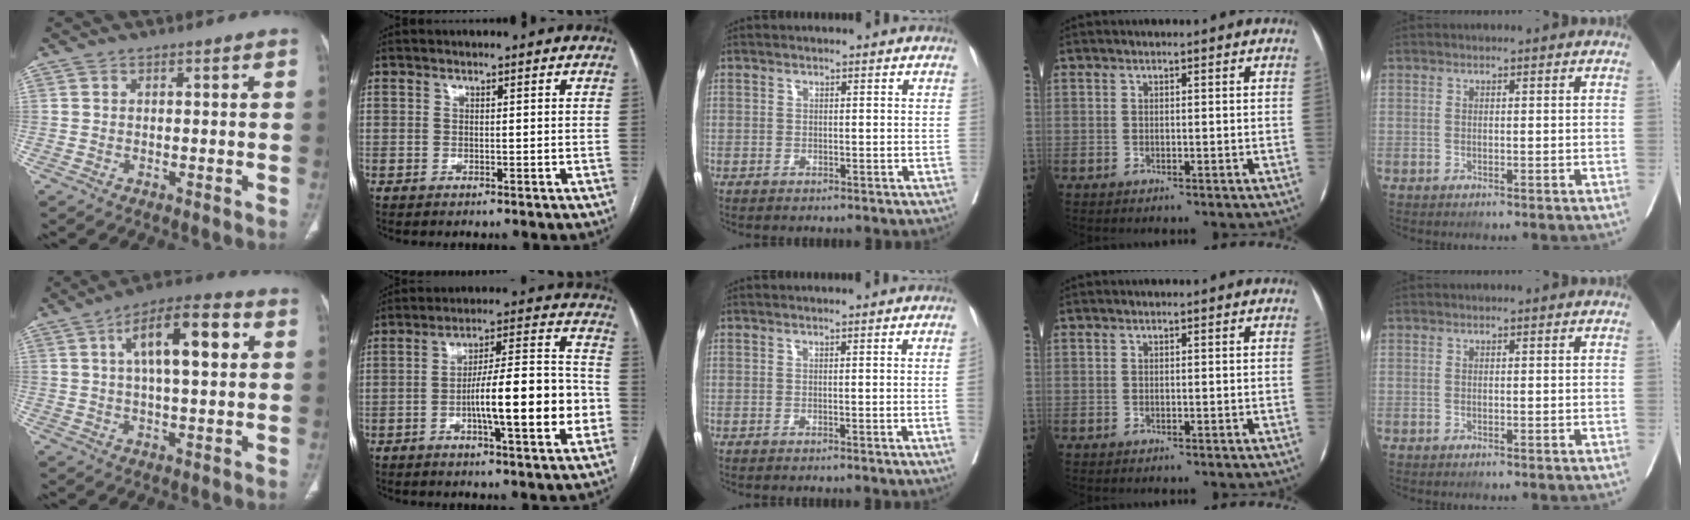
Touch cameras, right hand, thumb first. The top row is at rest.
{"thumb": {"total": 14.3, "force": [3.9, 5.2, 12.8], "torque": [-0.196, 0.015, 0.056]}, "index": {"total": 15.3, "force": [-3.8, 2.1, 14.7], "torque": [-0.229, 0.016, -0.057]}, "middle": {"total": 1.5, "force": [-0.2, -0.7, 1.3], "torque": [-0.015, -0.005, -0.002]}}